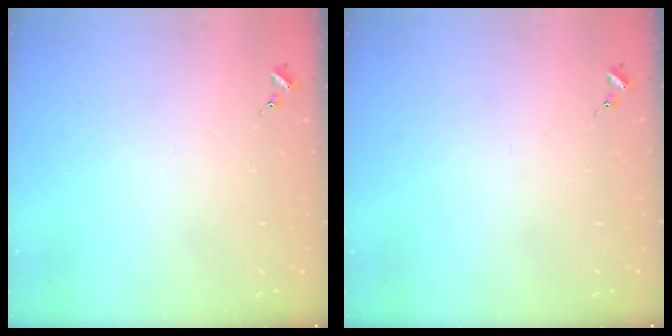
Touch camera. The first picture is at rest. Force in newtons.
{"total": 0.0}